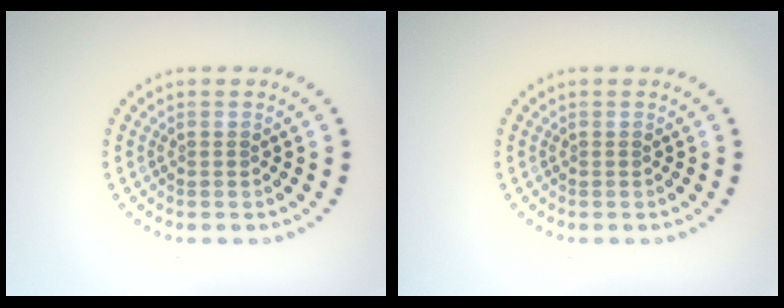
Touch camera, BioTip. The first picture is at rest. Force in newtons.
{"total": 0.0}